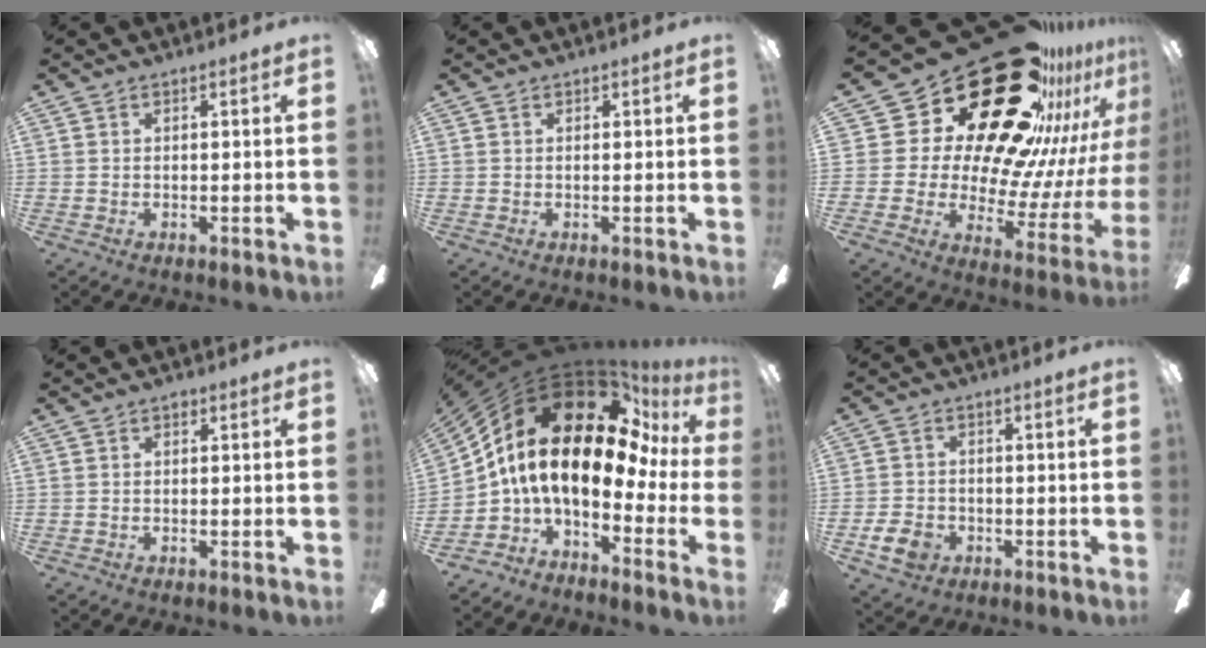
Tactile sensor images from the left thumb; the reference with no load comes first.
{"total": 0.0}
{"total": 34.4, "force": [22.8, 16.1, 20.1], "torque": [-0.281, -0.192, 0.433]}
{"total": 0.7, "force": [0.2, 0.5, 0.4], "torque": [-0.007, 0.003, 0.004]}
{"total": 20.5, "force": [6.8, 10.0, 16.5], "torque": [-0.335, -0.058, 0.105]}
{"total": 6.0, "force": [-2.5, 4.5, 3.1], "torque": [-0.074, 0.013, -0.046]}